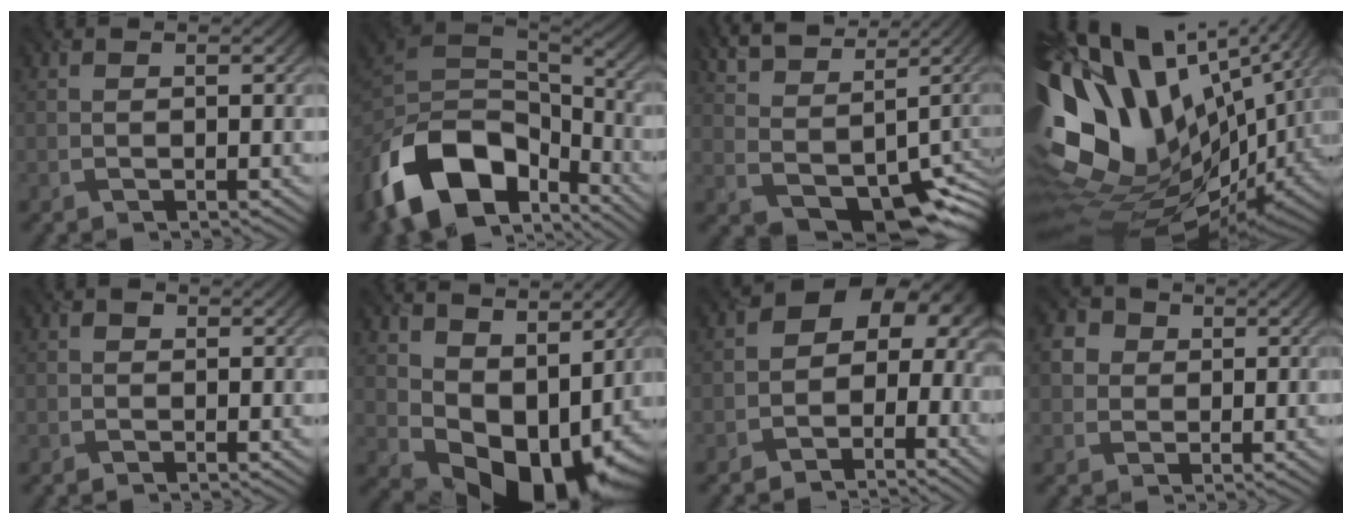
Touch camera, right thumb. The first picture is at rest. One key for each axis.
{"total": 17.4, "fx": -8.7, "fy": 10.4, "fz": 11.0, "tx": -0.277, "ty": -0.040, "tz": -0.134}
{"total": 13.2, "fx": 5.0, "fy": 8.1, "fz": 9.1, "tx": -0.176, "ty": 0.000, "tz": 0.122}
{"total": 20.6, "fx": 3.2, "fy": 13.1, "fz": 15.5, "tx": -0.354, "ty": -0.050, "tz": 0.090}
{"total": 0.8, "fx": 0.3, "fy": 0.7, "fz": 0.3, "tx": -0.003, "ty": -0.002, "tz": 0.001}
{"total": 12.5, "fx": 2.9, "fy": 8.8, "fz": 8.4, "tx": -0.148, "ty": -0.026, "tz": 0.066}
{"total": 8.6, "fx": -1.5, "fy": 6.2, "fz": 5.7, "tx": -0.064, "ty": 0.009, "tz": -0.044}
{"total": 4.7, "fx": 1.2, "fy": 4.1, "fz": 2.0, "tx": -0.073, "ty": 0.012, "tz": 0.009}